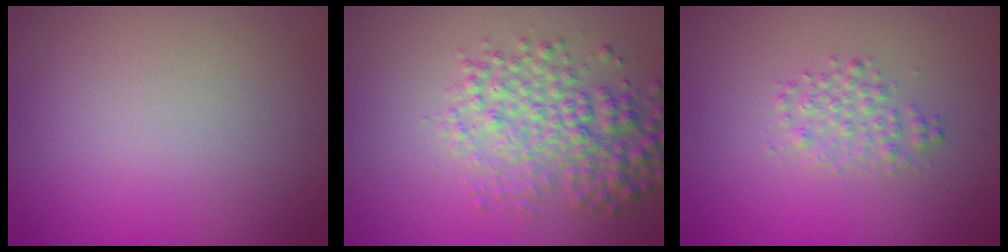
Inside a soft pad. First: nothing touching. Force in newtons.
{"total": 5.0, "press": 5.0, "slide": 0.1}
{"total": 2.0, "press": 2.0, "slide": 0.0}